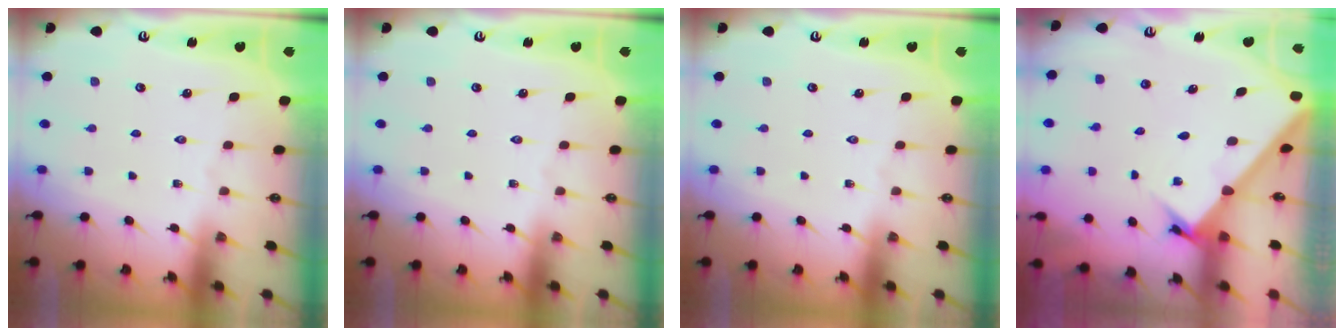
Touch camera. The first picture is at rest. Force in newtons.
{"total": 0.0}
{"total": 0.0}
{"total": 3.1, "press": 3.1, "slide": 0.2}